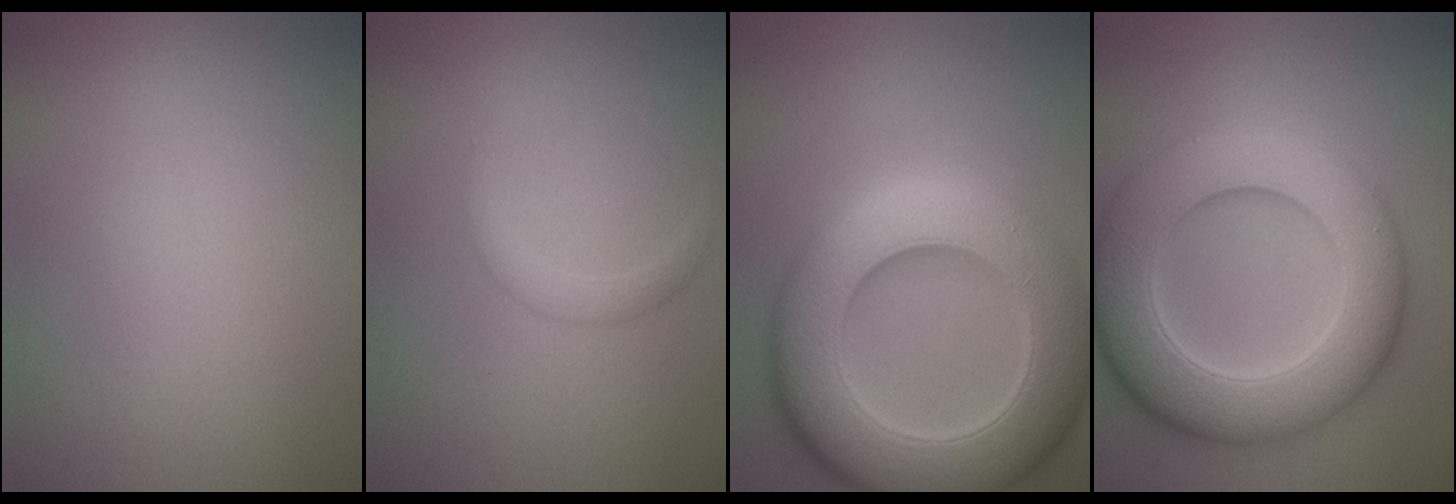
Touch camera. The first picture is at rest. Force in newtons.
{"total": 1.1, "press": 1.1, "slide": 0.1}
{"total": 12.2, "press": 12.1, "slide": 0.9}
{"total": 10.8, "press": 10.7, "slide": 0.7}